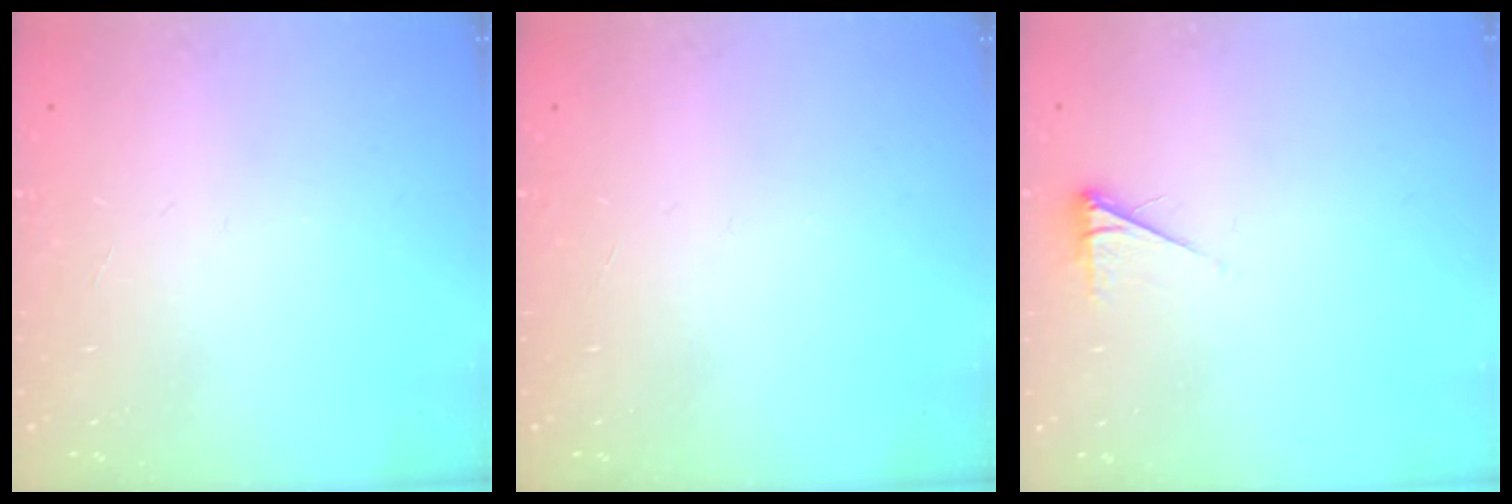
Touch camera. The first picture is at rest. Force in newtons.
{"total": 0.0}
{"total": 2.6, "press": 2.6, "slide": 0.4}